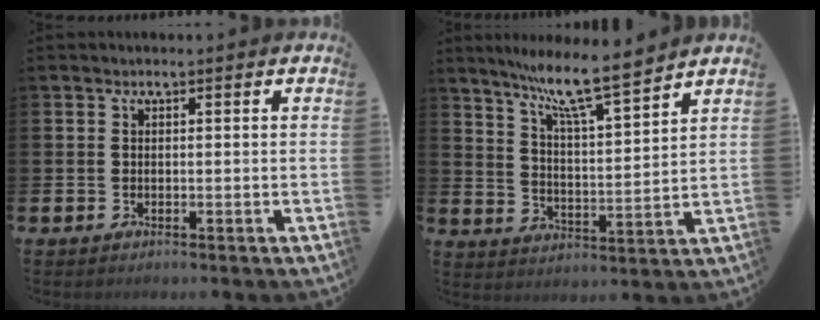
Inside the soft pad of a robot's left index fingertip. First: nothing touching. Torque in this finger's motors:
{"motor_torque": [0.16, -0.57, 0.51, 0.21]}